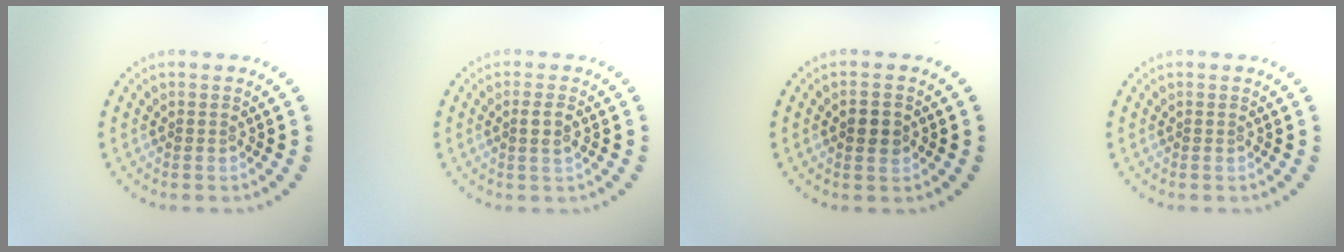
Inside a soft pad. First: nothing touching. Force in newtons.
{"total": 1.5, "press": 1.4, "slide": 0.6}
{"total": 1.8, "press": 1.8, "slide": 0.1}
{"total": 0.0}